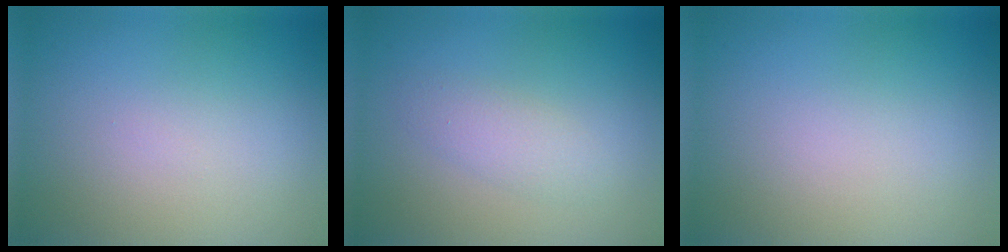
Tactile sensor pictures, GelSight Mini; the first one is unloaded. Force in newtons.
{"total": 1.9, "press": 1.9, "slide": 0.1}
{"total": 0.0}